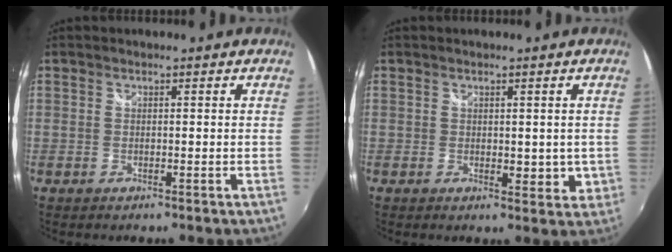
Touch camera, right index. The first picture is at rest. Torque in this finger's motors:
{"motor_torque": [0.11, 0.76, 0.16, 0.00]}